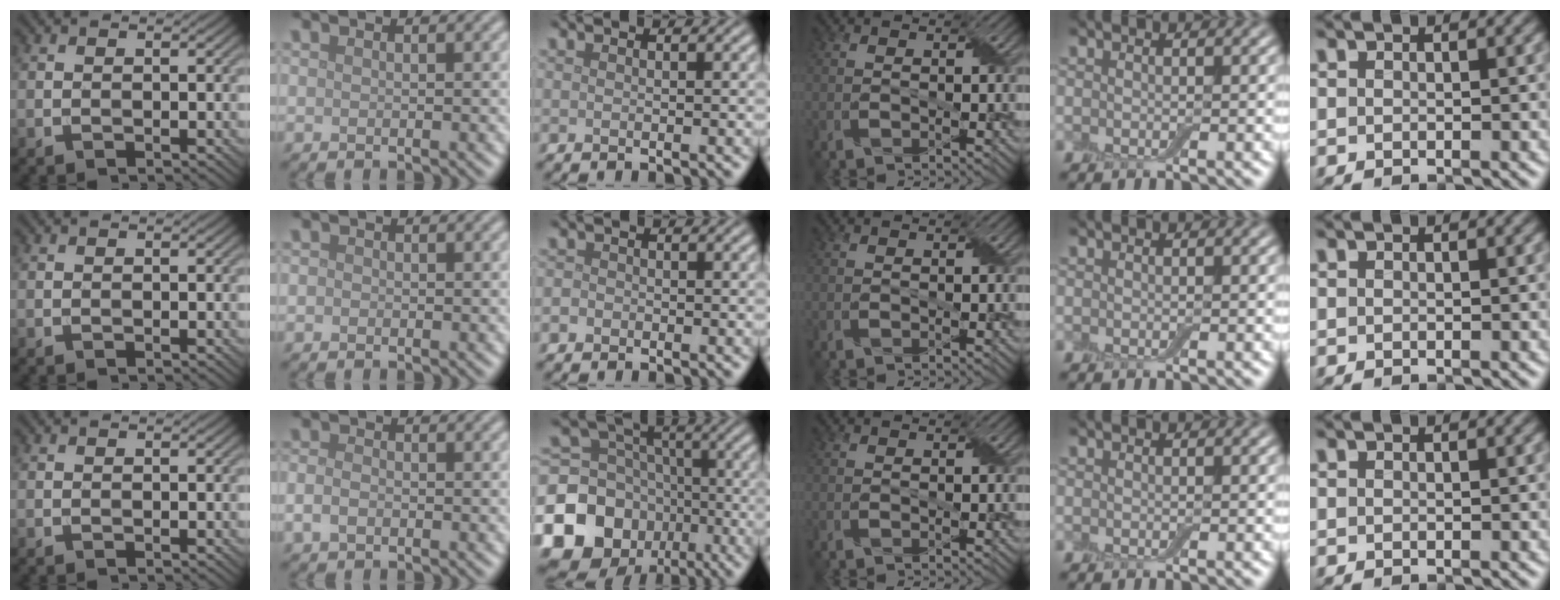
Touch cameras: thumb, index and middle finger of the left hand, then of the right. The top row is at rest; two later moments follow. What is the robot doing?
{"motion": "fold", "object": "cloth"}